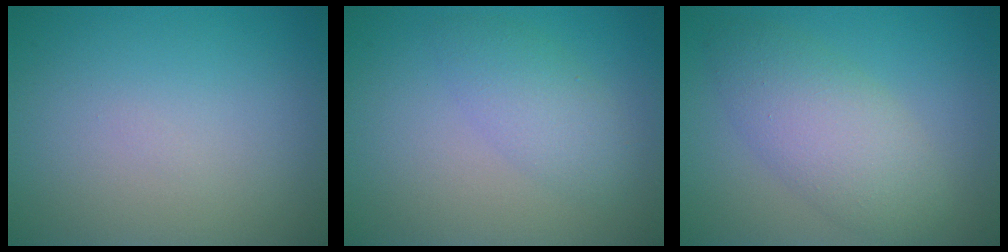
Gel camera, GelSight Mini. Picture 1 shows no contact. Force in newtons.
{"total": 2.8, "press": 2.8, "slide": 0.2}
{"total": 5.1, "press": 5.1, "slide": 0.2}